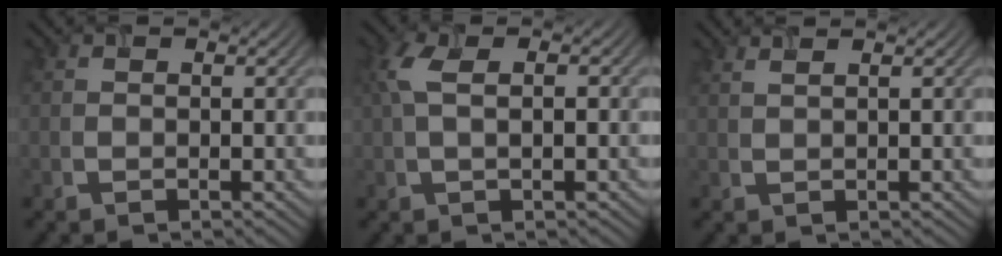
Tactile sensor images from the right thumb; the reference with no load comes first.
{"total": 3.9, "force": [0.6, 1.5, 3.6], "torque": [-0.084, 0.010, 0.010]}
{"total": 1.8, "force": [1.3, 0.4, 1.1], "torque": [-0.018, 0.003, 0.016]}